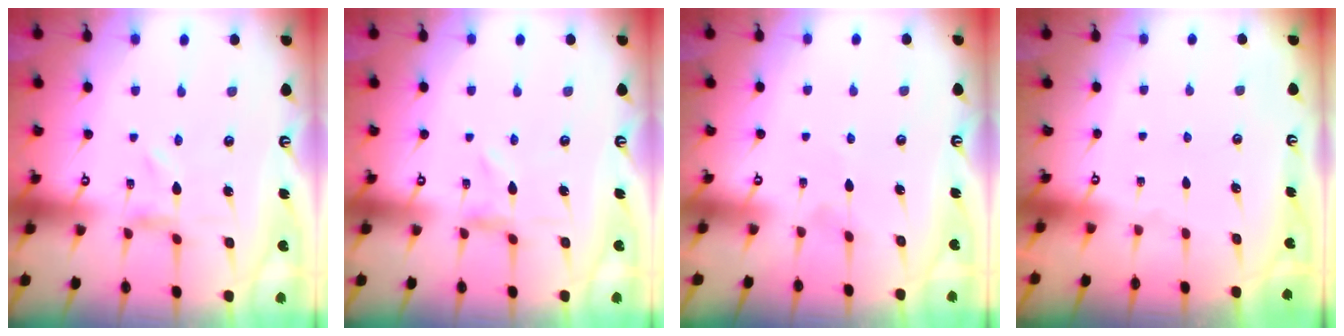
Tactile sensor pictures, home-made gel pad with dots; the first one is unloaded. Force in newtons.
{"total": 0.7, "press": 0.7, "slide": 0.2}
{"total": 2.2, "press": 2.2, "slide": 0.3}
{"total": 0.0}